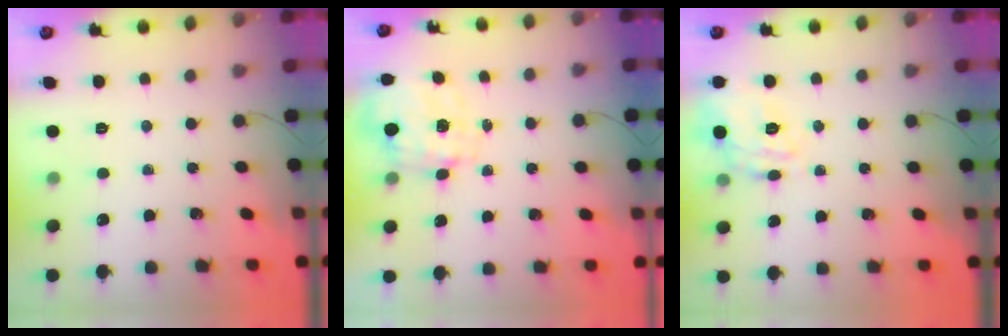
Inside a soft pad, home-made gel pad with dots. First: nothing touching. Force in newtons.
{"total": 2.8, "press": 2.6, "slide": 1.0}
{"total": 14.8, "press": 14.7, "slide": 0.5}